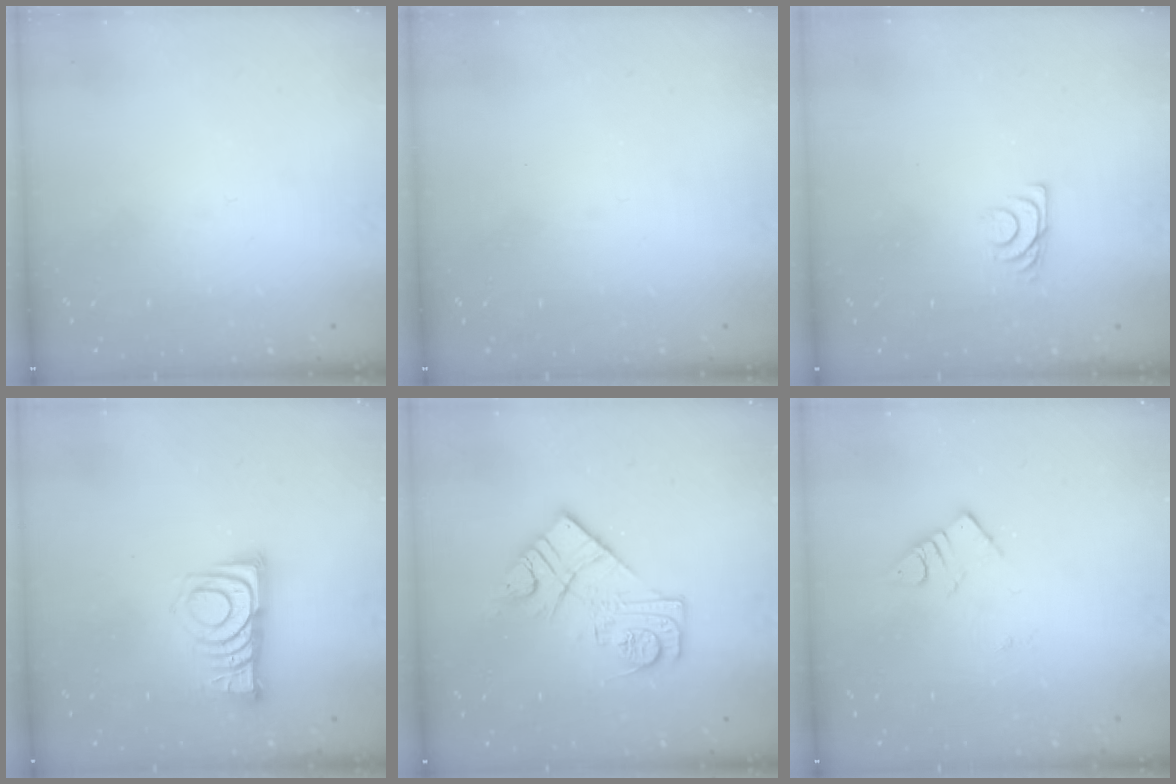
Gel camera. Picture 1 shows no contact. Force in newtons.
{"total": 0.0}
{"total": 5.4, "press": 5.3, "slide": 0.7}
{"total": 9.5, "press": 9.5, "slide": 0.3}
{"total": 12.9, "press": 12.8, "slide": 0.9}
{"total": 2.8, "press": 2.7, "slide": 0.3}